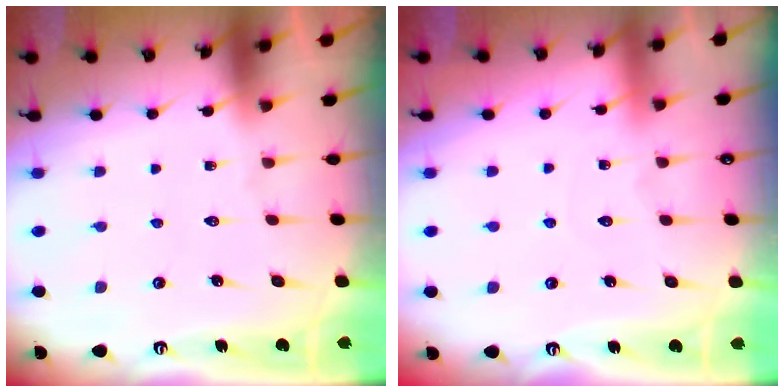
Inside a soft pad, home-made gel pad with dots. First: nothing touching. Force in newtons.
{"total": 3.6, "press": 3.6, "slide": 0.4}